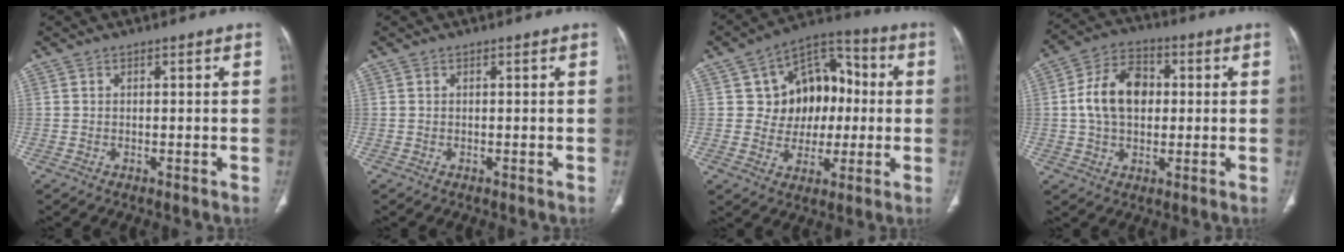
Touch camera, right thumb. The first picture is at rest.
{"total": 0.0}
{"total": 15.0, "force": [1.6, 11.6, 9.4], "torque": [-0.076, 0.027, 0.027]}
{"total": 12.0, "force": [1.0, 8.3, 8.6], "torque": [-0.139, 0.017, 0.013]}